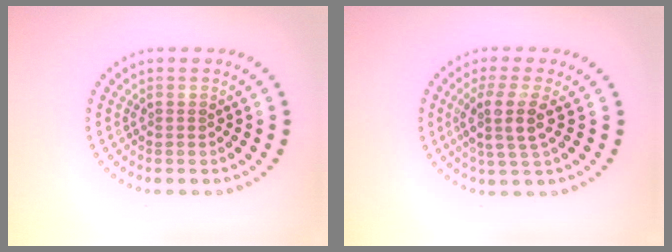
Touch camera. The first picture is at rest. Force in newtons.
{"total": 3.4, "press": 2.8, "slide": 1.8}